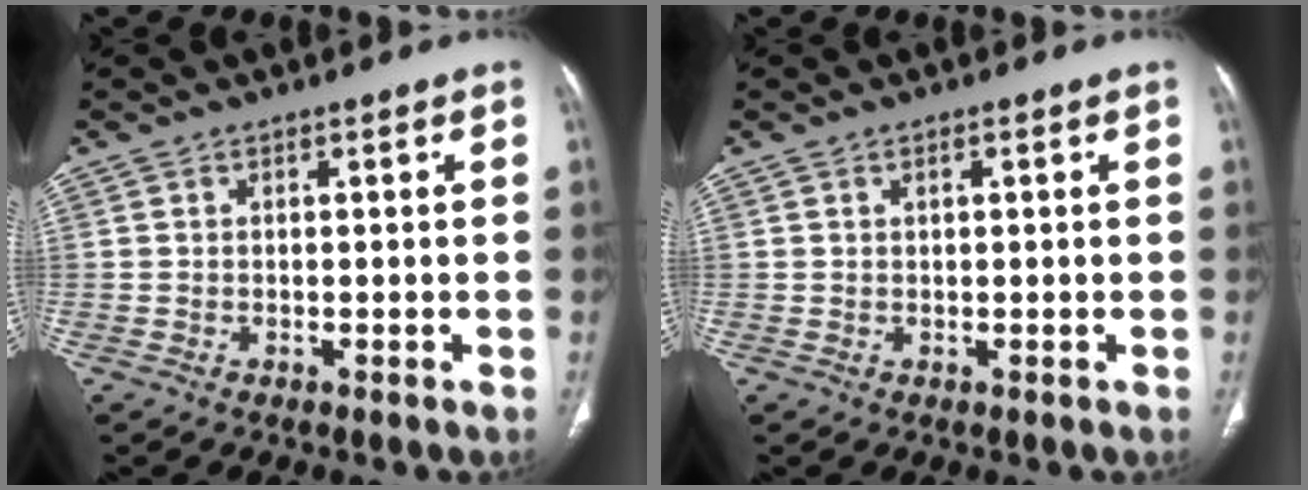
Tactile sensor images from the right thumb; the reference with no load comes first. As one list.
[{"total": 1.0, "force": [0.4, 0.4, 0.8], "torque": [-0.015, 0.002, 0.007]}]